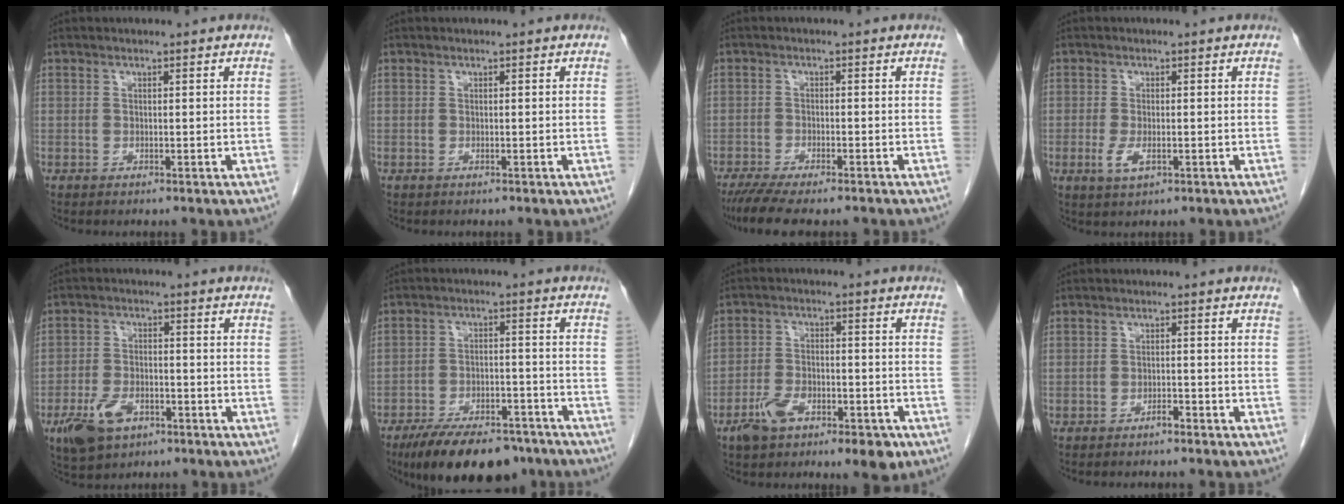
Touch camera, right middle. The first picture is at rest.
{"total": 0.0}
{"total": 9.3, "force": [-7.7, 1.7, 4.9], "torque": [-0.071, -0.013, -0.119]}
{"total": 2.9, "force": [-1.0, 1.1, 2.5], "torque": [-0.054, -0.005, -0.014]}
{"total": 7.6, "force": [-4.1, 4.3, 4.8], "torque": [-0.099, -0.003, -0.068]}
{"total": 15.1, "force": [-11.9, 5.4, 7.7], "torque": [-0.114, 0.003, -0.184]}
{"total": 9.1, "force": [-5.1, 3.9, 6.4], "torque": [-0.110, 0.005, -0.081]}
{"total": 2.2, "force": [-2.0, 0.2, 0.9], "torque": [-0.014, -0.001, -0.026]}